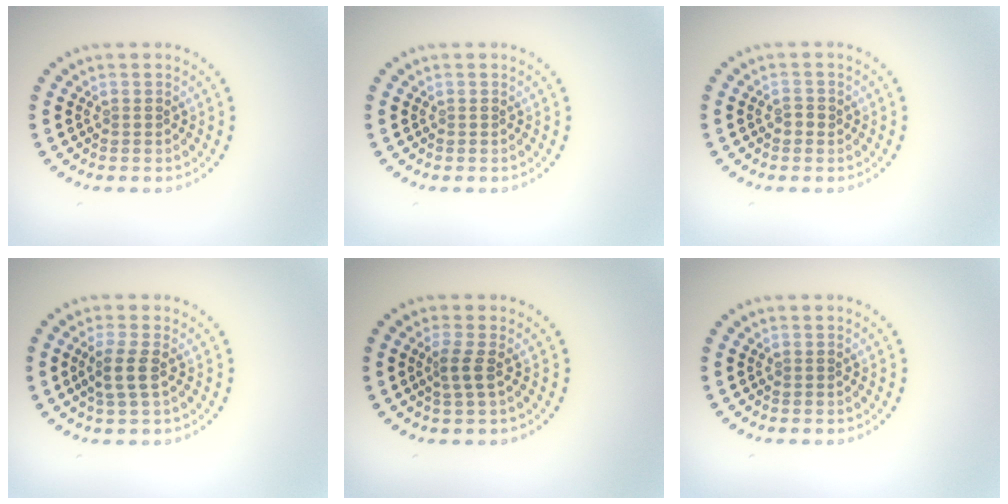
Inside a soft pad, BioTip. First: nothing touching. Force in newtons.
{"total": 0.0}
{"total": 1.1, "press": 1.0, "slide": 0.2}
{"total": 2.2, "press": 2.0, "slide": 0.9}
{"total": 1.6, "press": 1.2, "slide": 1.0}
{"total": 0.0}